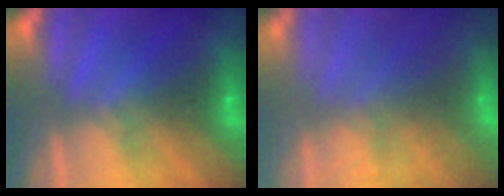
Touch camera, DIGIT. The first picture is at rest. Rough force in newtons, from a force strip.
{"total": 7.2}